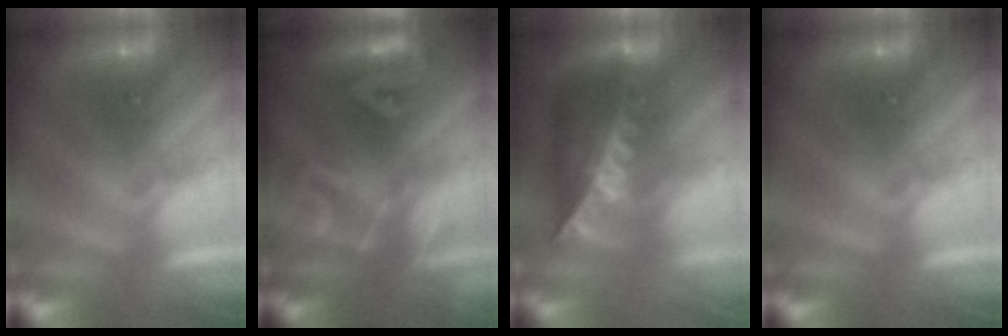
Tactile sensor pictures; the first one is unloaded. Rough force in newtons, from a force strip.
{"total": 2.8}
{"total": 7.5}
{"total": 0.0}